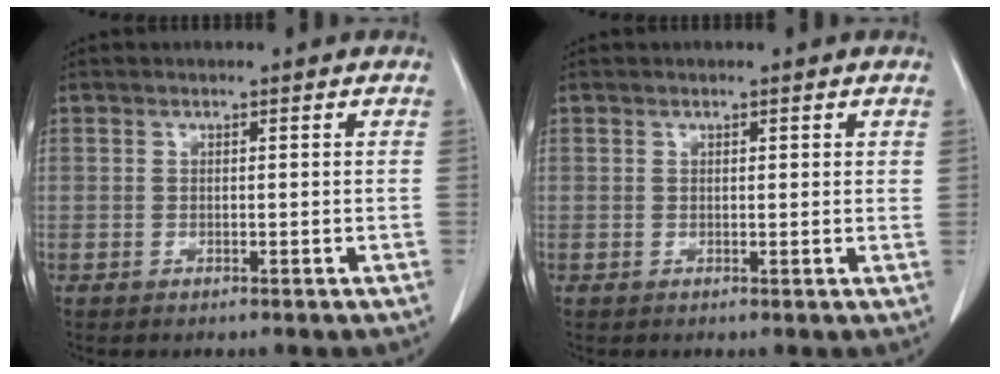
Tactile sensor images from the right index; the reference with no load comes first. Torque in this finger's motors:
{"motor_torque": [-0.02, -0.03, -0.01, -0.01]}